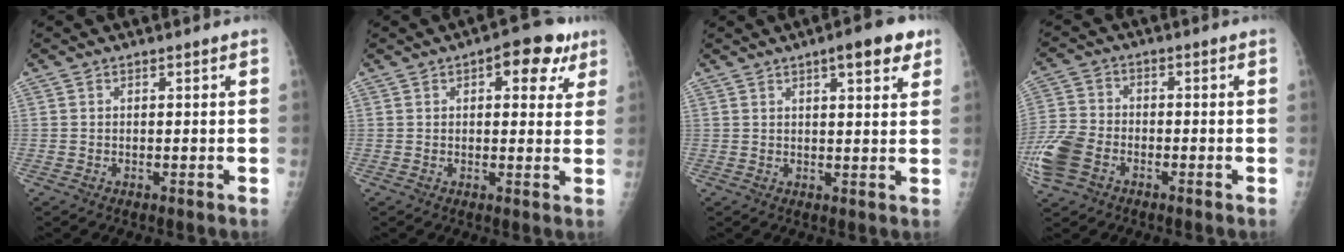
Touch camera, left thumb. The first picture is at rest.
{"total": 8.6, "force": [3.9, 4.4, 6.3], "torque": [-0.041, -0.002, 0.040]}
{"total": 7.7, "force": [4.2, 2.2, 6.0], "torque": [-0.065, -0.011, 0.053]}
{"total": 10.4, "force": [-4.6, 7.2, 5.9], "torque": [-0.139, 0.013, -0.093]}